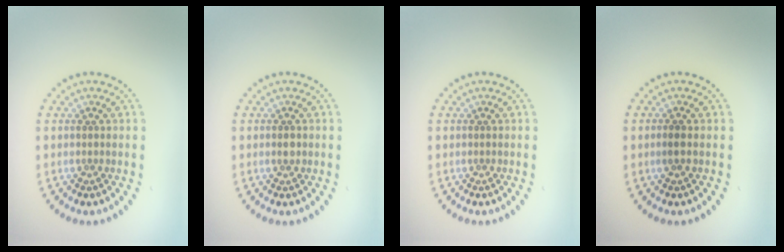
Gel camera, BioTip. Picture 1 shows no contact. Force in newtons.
{"total": 1.0, "press": 1.0, "slide": 0.1}
{"total": 0.0}
{"total": 0.8, "press": 0.7, "slide": 0.3}